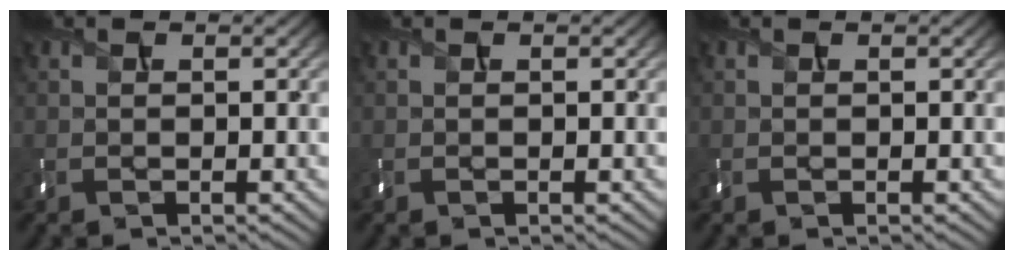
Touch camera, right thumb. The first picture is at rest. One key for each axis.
{"total": 0.0}
{"total": 0.0}